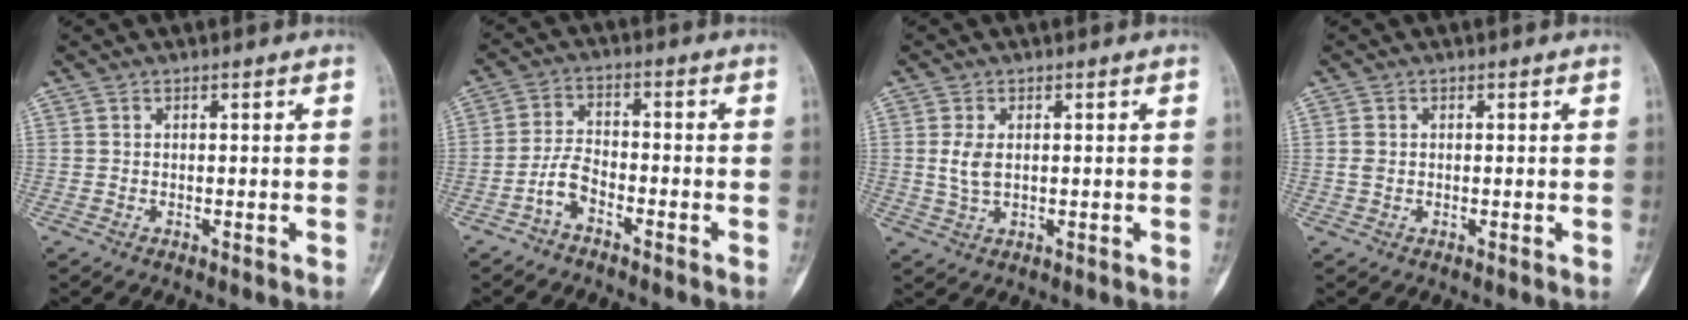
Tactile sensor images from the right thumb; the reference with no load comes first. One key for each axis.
{"total": 4.7, "fx": -3.0, "fy": 2.2, "fz": 2.9, "tx": -0.055, "ty": 0.030, "tz": -0.064}
{"total": 3.7, "fx": 0.4, "fy": 2.1, "fz": 3.0, "tx": -0.065, "ty": -0.002, "tz": 0.011}
{"total": 1.4, "fx": 0.0, "fy": 1.1, "fz": 0.8, "tx": -0.020, "ty": 0.001, "tz": 0.001}